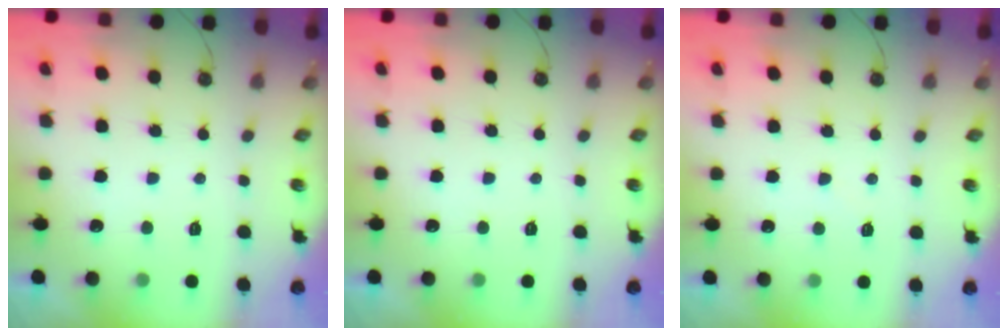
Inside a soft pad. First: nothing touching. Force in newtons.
{"total": 0.0}
{"total": 3.1, "press": 3.1, "slide": 0.4}